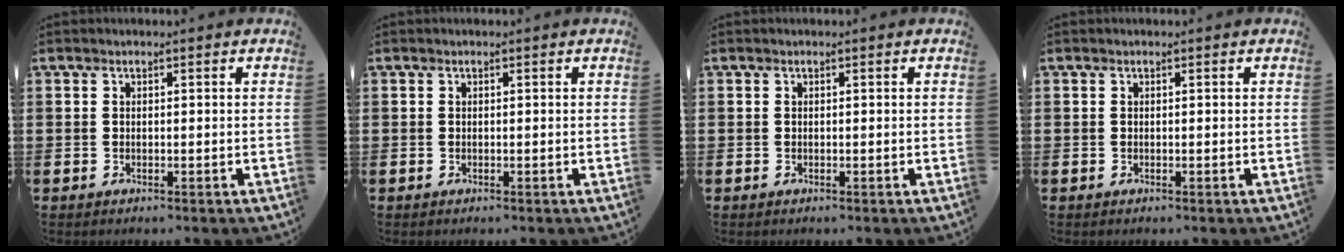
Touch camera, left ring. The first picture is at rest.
{"total": 0.0}
{"total": 0.0}
{"total": 0.0}